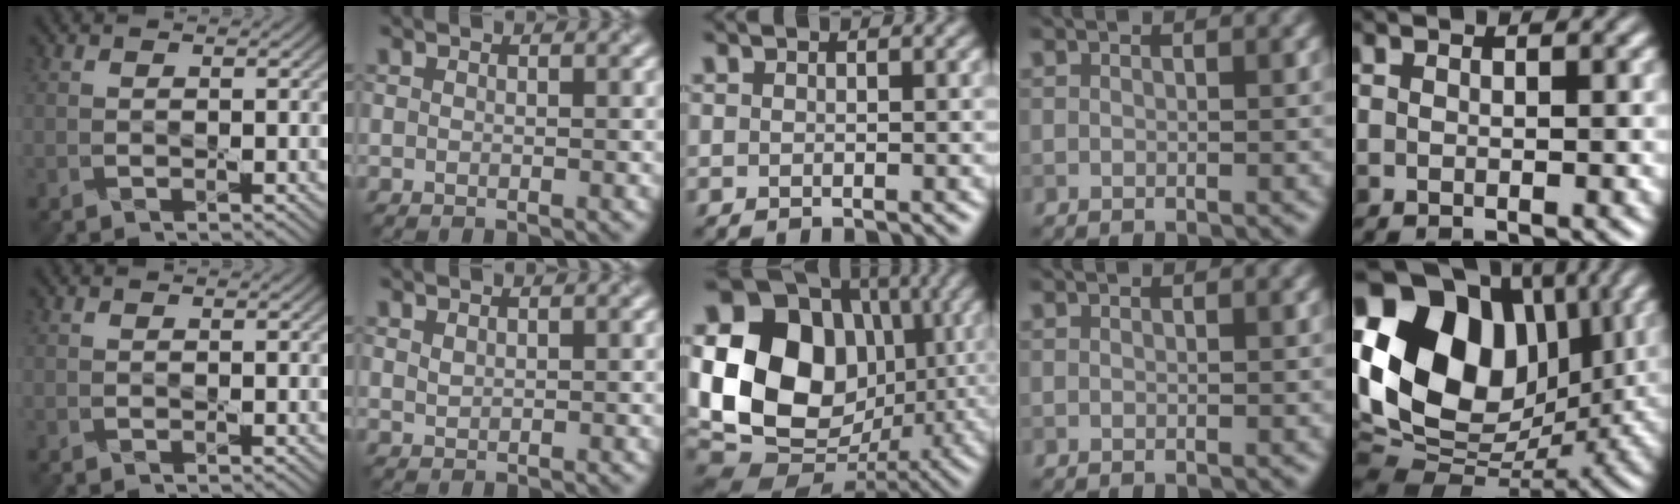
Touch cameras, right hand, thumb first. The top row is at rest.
{"index": {"total": 0.7, "force": [0.6, 0.3, 0.3], "torque": [-0.010, 0.000, 0.015]}, "middle": {"total": 18.9, "force": [1.4, 15.3, 11.1], "torque": [-0.227, 0.001, 0.021]}, "little": {"total": 17.3, "force": [3.9, 12.4, 11.5], "torque": [-0.226, 0.021, 0.065]}}